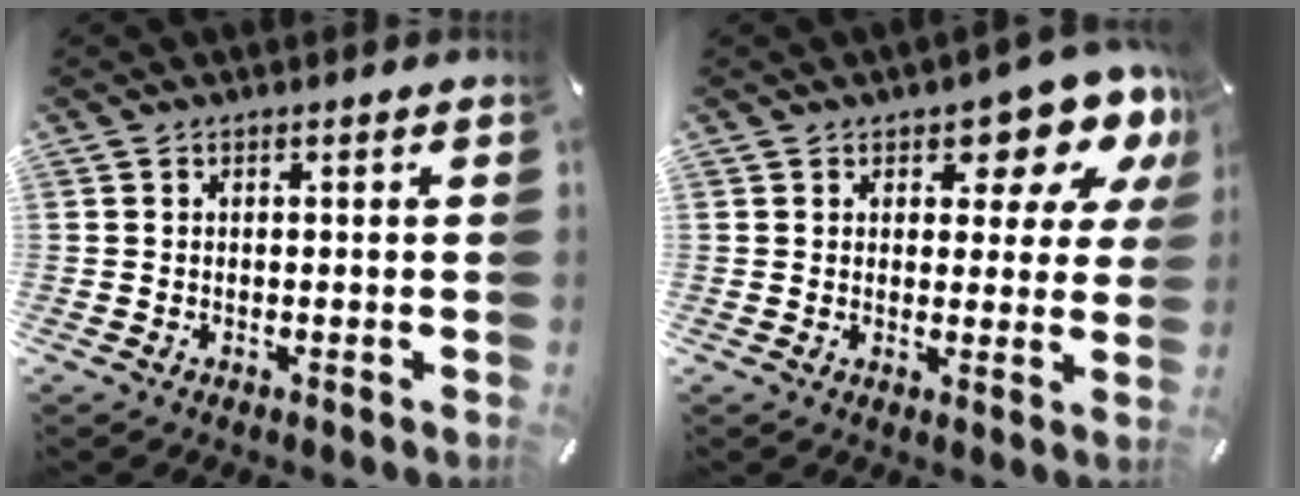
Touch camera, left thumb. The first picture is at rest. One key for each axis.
{"total": 9.9, "fx": 5.8, "fy": 5.1, "fz": 6.3, "tx": -0.065, "ty": -0.044, "tz": 0.093}